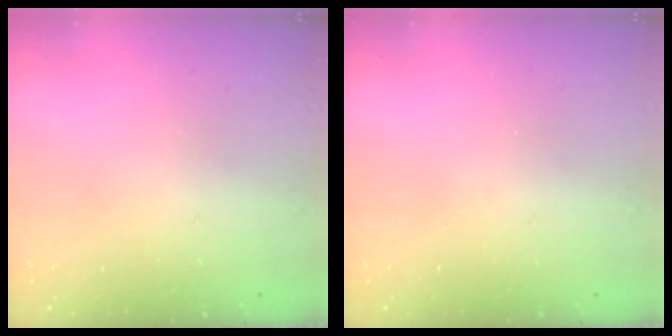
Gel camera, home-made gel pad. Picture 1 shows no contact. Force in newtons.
{"total": 0.0}